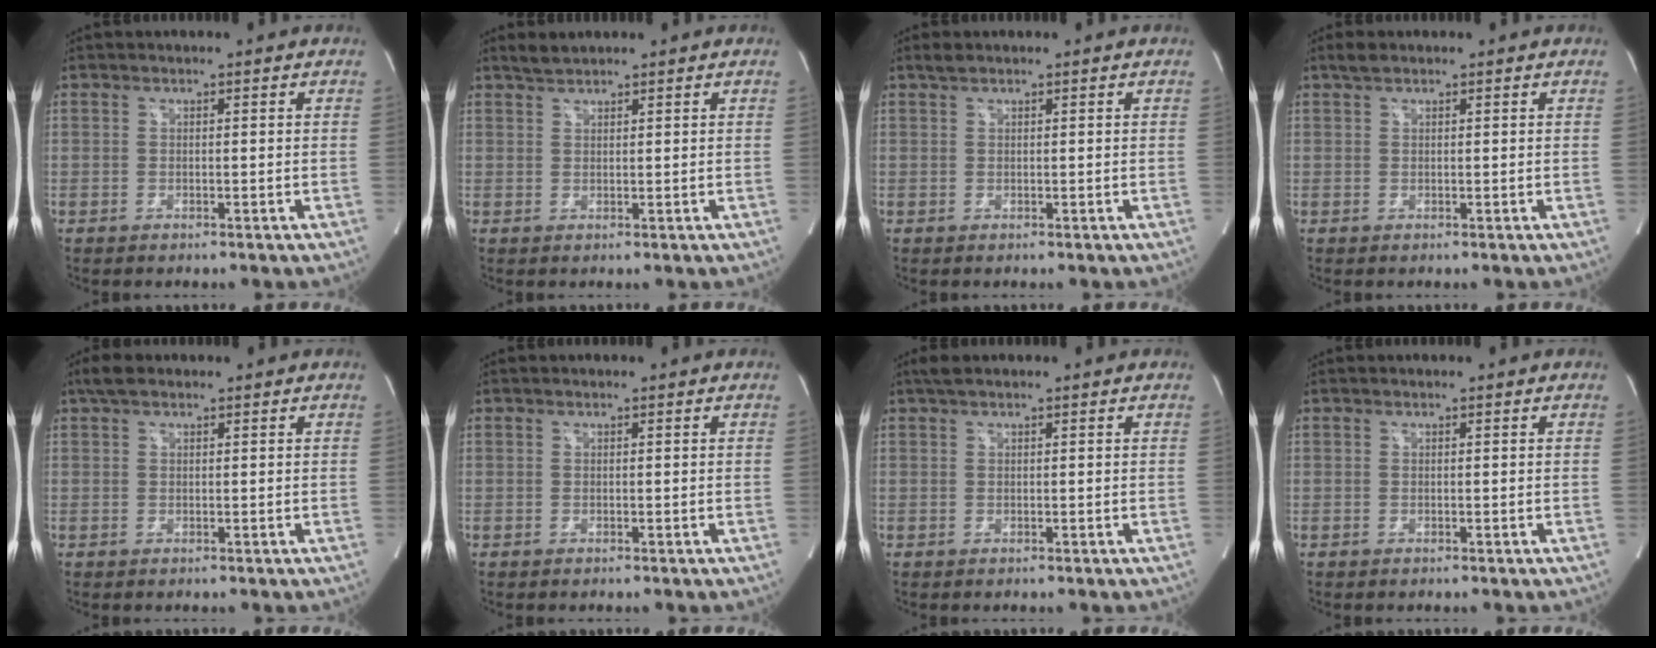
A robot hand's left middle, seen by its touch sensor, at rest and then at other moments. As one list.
[{"total": 1.7, "force": [1.7, 0.2, 0.4], "torque": [-0.016, 0.007, 0.036]}, {"total": 1.0, "force": [0.8, 0.3, 0.5], "torque": [-0.015, 0.009, 0.019]}, {"total": 2.0, "force": [1.4, 0.8, 1.1], "torque": [-0.026, 0.014, 0.027]}, {"total": 2.5, "force": [1.8, 1.1, 1.5], "torque": [-0.033, 0.021, 0.033]}, {"total": 0.0}, {"total": 1.8, "force": [1.4, 0.3, 1.1], "torque": [-0.024, 0.019, 0.025]}, {"total": 0.0}]